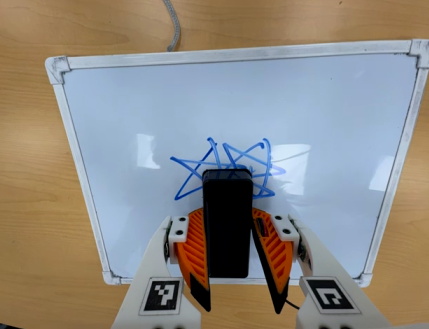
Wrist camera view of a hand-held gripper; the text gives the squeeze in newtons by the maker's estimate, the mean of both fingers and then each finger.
{"total": 9.0, "left": 10.7, "right": 7.4}